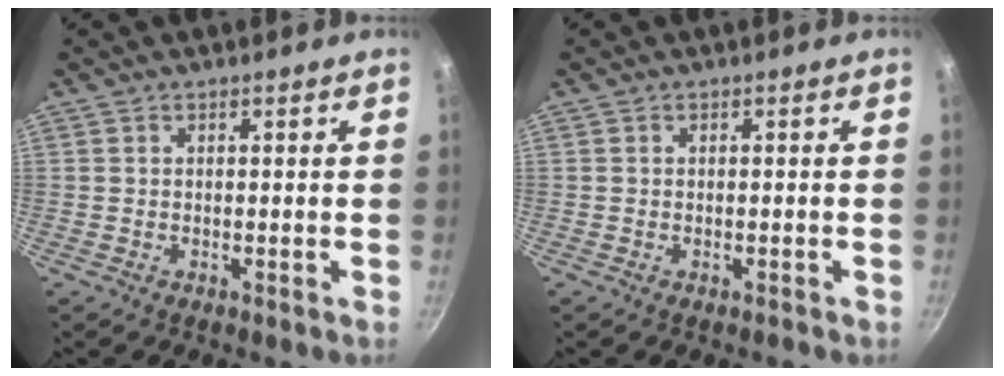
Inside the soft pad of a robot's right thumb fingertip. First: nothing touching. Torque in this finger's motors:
{"motor_torque": [-0.41, -0.11, -0.34, -0.14, -0.03]}